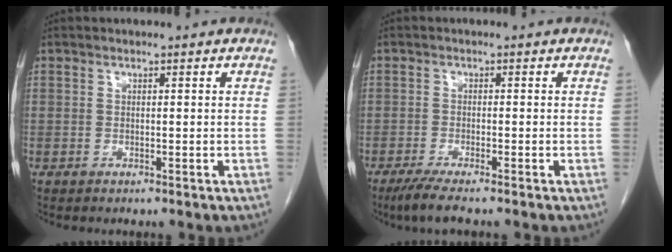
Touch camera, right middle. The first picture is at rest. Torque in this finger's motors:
{"motor_torque": [0.49, -0.31, 0.05, 0.03]}